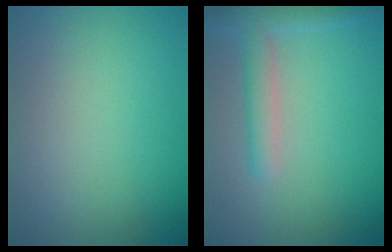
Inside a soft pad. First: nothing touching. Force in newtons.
{"total": 3.0, "press": 3.0, "slide": 0.1}